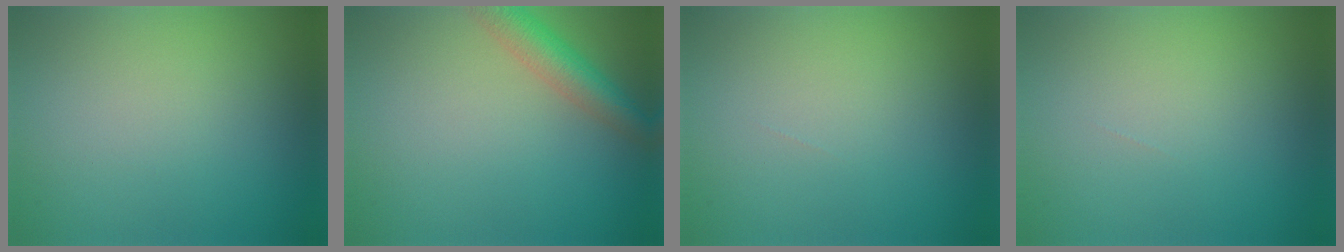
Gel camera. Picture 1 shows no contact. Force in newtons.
{"total": 4.0, "press": 4.0, "slide": 0.2}
{"total": 0.0}
{"total": 0.0}